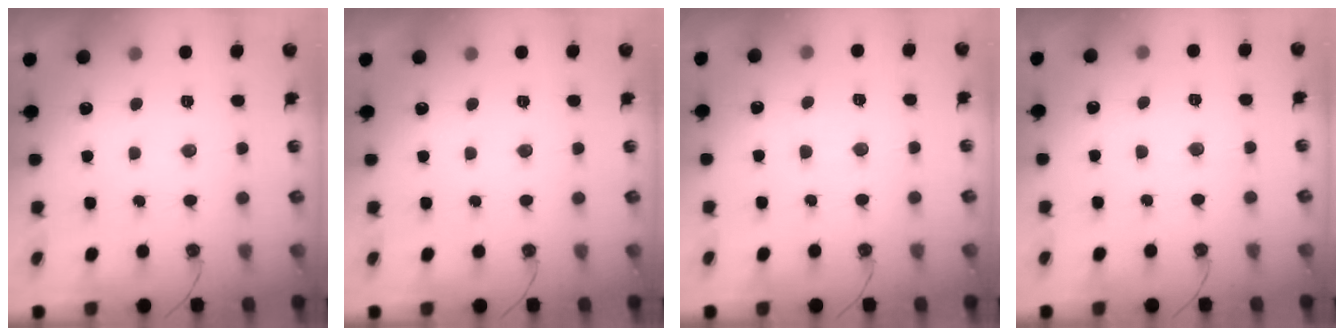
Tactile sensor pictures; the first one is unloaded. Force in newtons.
{"total": 0.0}
{"total": 5.5, "press": 5.5, "slide": 0.7}
{"total": 4.1, "press": 4.0, "slide": 0.6}